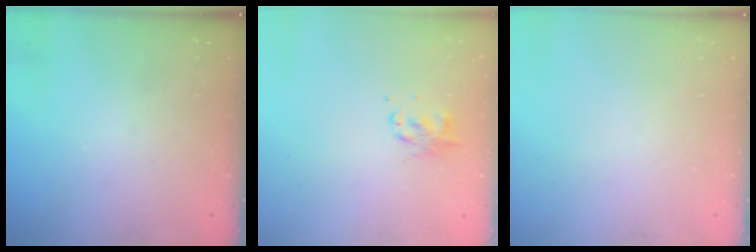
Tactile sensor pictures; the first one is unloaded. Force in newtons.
{"total": 2.8, "press": 2.7, "slide": 0.6}
{"total": 0.0}